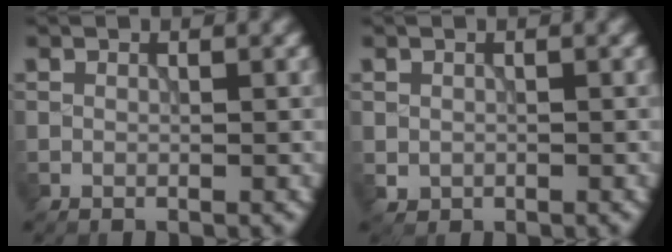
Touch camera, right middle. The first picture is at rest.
{"total": 0.8, "force": [-0.1, 0.8, 0.2], "torque": [0.001, -0.005, 0.000]}